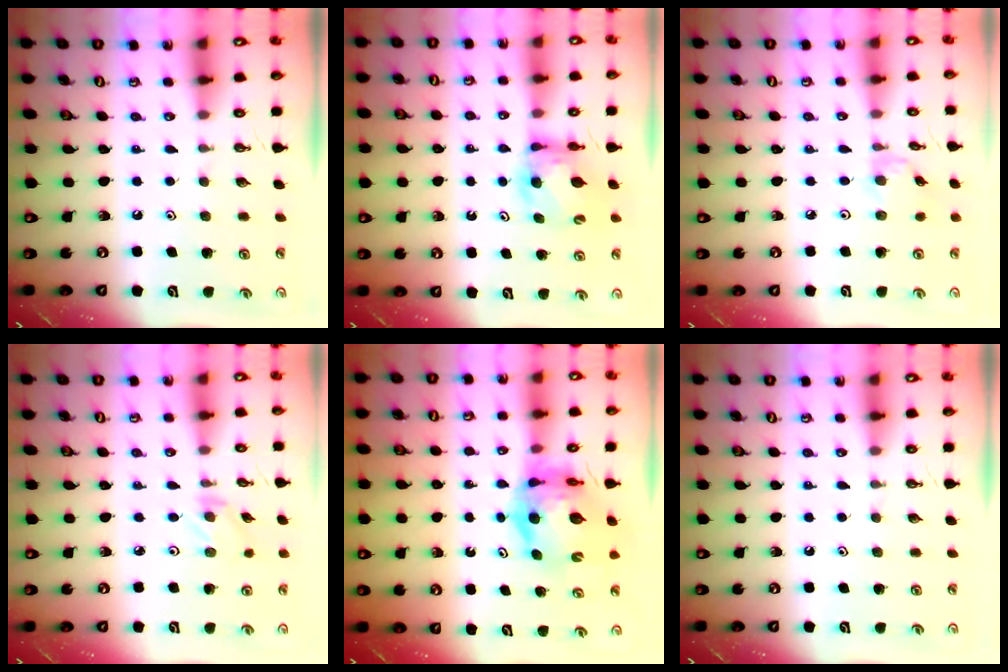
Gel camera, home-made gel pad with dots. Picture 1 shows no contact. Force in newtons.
{"total": 6.4, "press": 6.4, "slide": 0.5}
{"total": 0.9, "press": 0.8, "slide": 0.2}
{"total": 1.2, "press": 1.1, "slide": 0.2}
{"total": 10.6, "press": 10.6, "slide": 1.2}
{"total": 0.0}